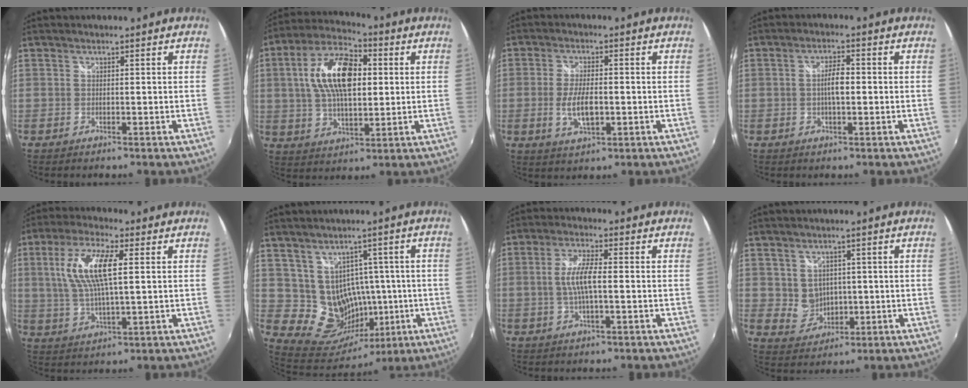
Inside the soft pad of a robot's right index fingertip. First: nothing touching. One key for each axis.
{"total": 15.4, "fx": 2.5, "fy": 7.6, "fz": 13.2, "tx": -0.251, "ty": 0.019, "tz": 0.041}
{"total": 6.7, "fx": -1.3, "fy": 2.6, "fz": 6.0, "tx": -0.122, "ty": -0.006, "tz": -0.022}
{"total": 4.0, "fx": -0.2, "fy": 1.4, "fz": 3.7, "tx": -0.067, "ty": 0.005, "tz": -0.005}
{"total": 11.8, "fx": 2.6, "fy": 3.7, "fz": 10.9, "tx": -0.218, "ty": 0.009, "tz": 0.052}
{"total": 12.6, "fx": 0.4, "fy": 11.8, "fz": 4.1, "tx": -0.102, "ty": 0.006, "tz": 0.039}
{"total": 6.1, "fx": -0.5, "fy": 1.3, "fz": 6.0, "tx": -0.115, "ty": 0.002, "tz": -0.008}
{"total": 5.2, "fx": 0.9, "fy": 4.7, "fz": 1.9, "tx": -0.039, "ty": 0.002, "tz": 0.032}